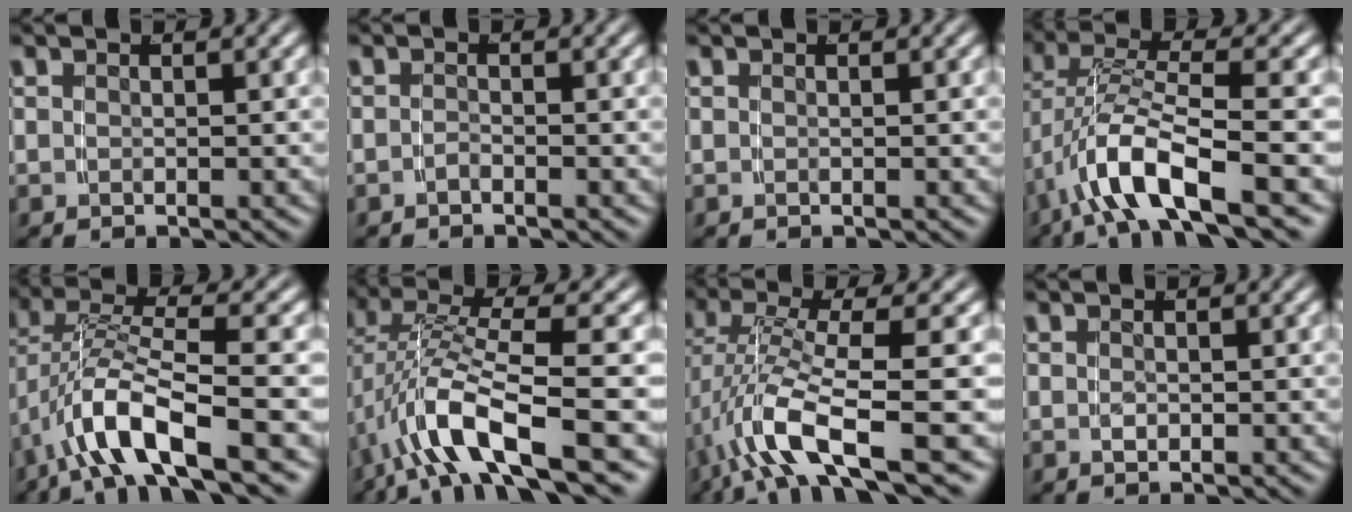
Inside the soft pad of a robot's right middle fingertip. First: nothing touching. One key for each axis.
{"total": 0.9, "fx": -0.9, "fy": -0.1, "fz": 0.1, "tx": -0.005, "ty": -0.005, "tz": -0.016}
{"total": 0.0}
{"total": 5.9, "fx": -1.6, "fy": 2.1, "fz": 5.2, "tx": -0.118, "ty": -0.018, "tz": -0.014}
{"total": 6.2, "fx": -1.5, "fy": 2.5, "fz": 5.5, "tx": -0.123, "ty": -0.016, "tz": -0.014}
{"total": 6.4, "fx": -1.9, "fy": 2.1, "fz": 5.7, "tx": -0.136, "ty": -0.019, "tz": -0.017}
{"total": 6.8, "fx": -2.5, "fy": 1.7, "fz": 6.0, "tx": -0.128, "ty": -0.022, "tz": -0.029}
{"total": 0.5, "fx": -0.3, "fy": -0.3, "fz": 0.3, "tx": -0.009, "ty": -0.005, "tz": 0.001}